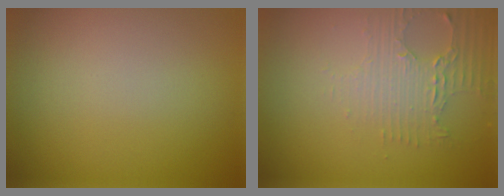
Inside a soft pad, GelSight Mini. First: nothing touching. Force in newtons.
{"total": 3.0, "press": 2.5, "slide": 1.7}